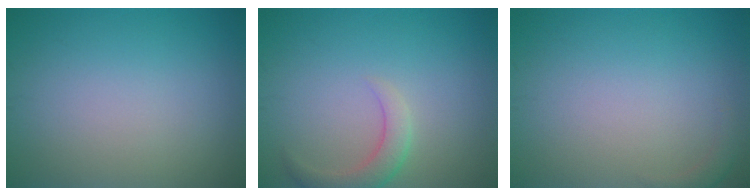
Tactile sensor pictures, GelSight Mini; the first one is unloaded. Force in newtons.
{"total": 2.7, "press": 2.7, "slide": 0.2}
{"total": 1.0, "press": 1.0, "slide": 0.2}